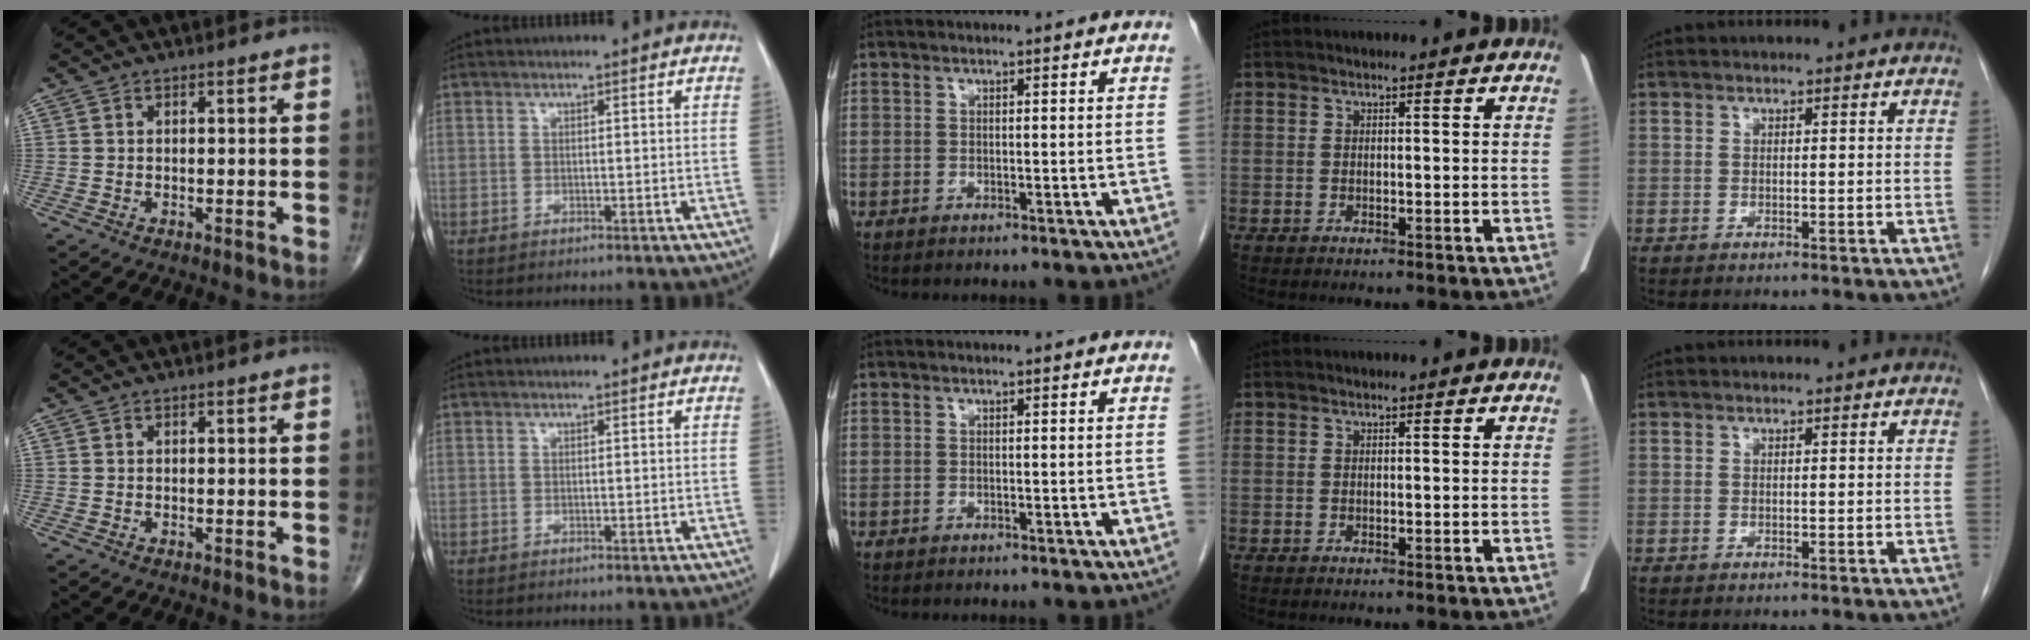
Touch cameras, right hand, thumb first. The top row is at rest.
{}